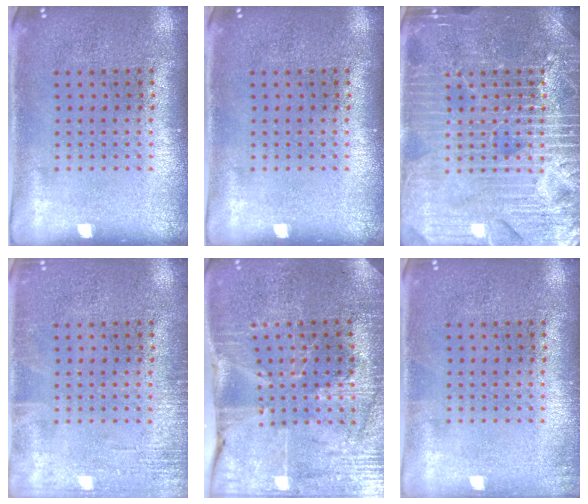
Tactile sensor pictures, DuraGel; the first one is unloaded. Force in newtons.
{"total": 0.0}
{"total": 7.2, "press": 7.1, "slide": 0.9}
{"total": 1.9, "press": 1.9, "slide": 0.2}
{"total": 3.2, "press": 3.2, "slide": 0.2}
{"total": 0.7, "press": 0.7, "slide": 0.1}